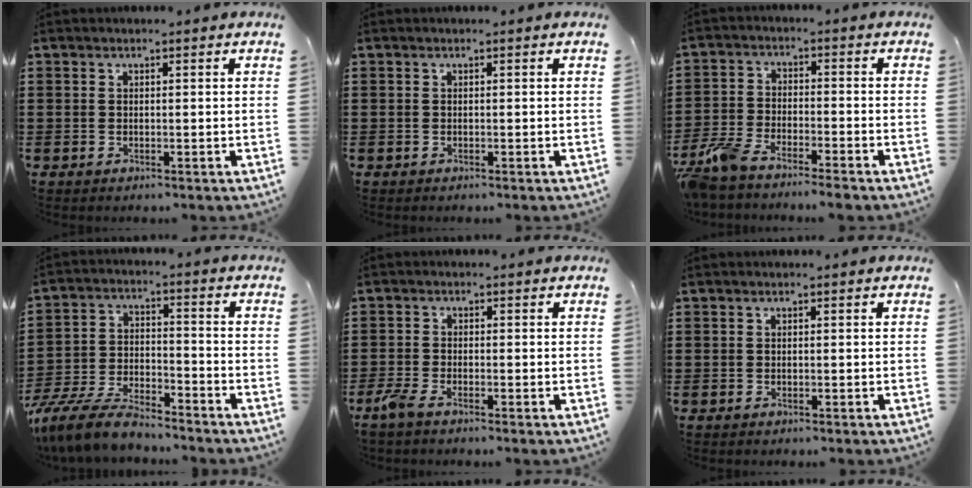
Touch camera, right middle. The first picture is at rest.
{"total": 0.0}
{"total": 5.8, "force": [-5.2, 0.7, 2.3], "torque": [-0.079, -0.013, -0.111]}
{"total": 8.3, "force": [-7.5, 1.7, 3.1], "torque": [-0.072, 0.014, -0.146]}
{"total": 2.5, "force": [-1.7, 0.5, 1.8], "torque": [-0.059, -0.008, -0.041]}
{"total": 0.0}